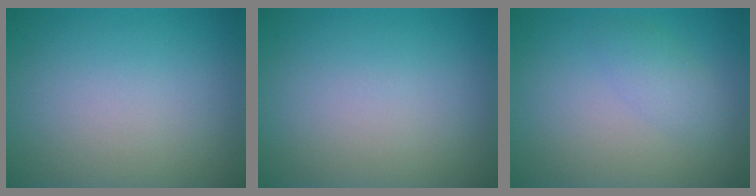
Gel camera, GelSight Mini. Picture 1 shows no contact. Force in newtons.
{"total": 0.0}
{"total": 1.9, "press": 1.9, "slide": 0.0}